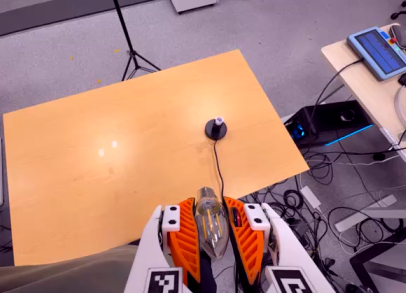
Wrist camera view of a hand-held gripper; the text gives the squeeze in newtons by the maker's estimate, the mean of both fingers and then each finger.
{"total": 21.9, "left": 23.4, "right": 20.3}